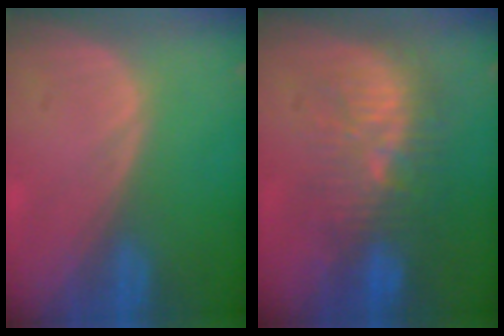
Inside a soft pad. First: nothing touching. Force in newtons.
{"total": 9.6, "press": 9.2, "slide": 2.8}